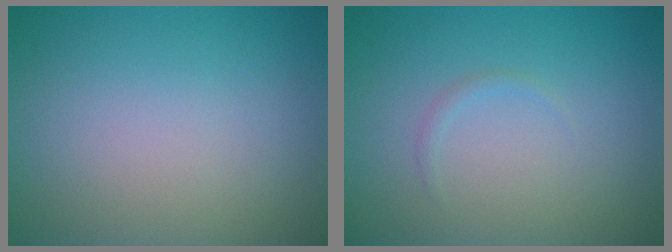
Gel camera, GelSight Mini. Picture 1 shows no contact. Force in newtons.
{"total": 0.5, "press": 0.5, "slide": 0.0}